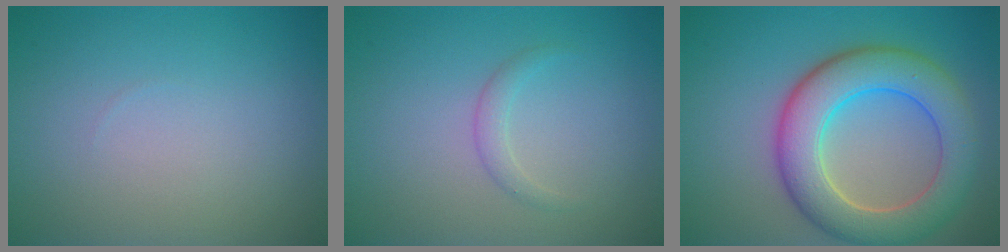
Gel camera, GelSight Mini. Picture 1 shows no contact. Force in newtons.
{"total": 1.2, "press": 1.2, "slide": 0.0}
{"total": 8.1, "press": 8.1, "slide": 0.6}